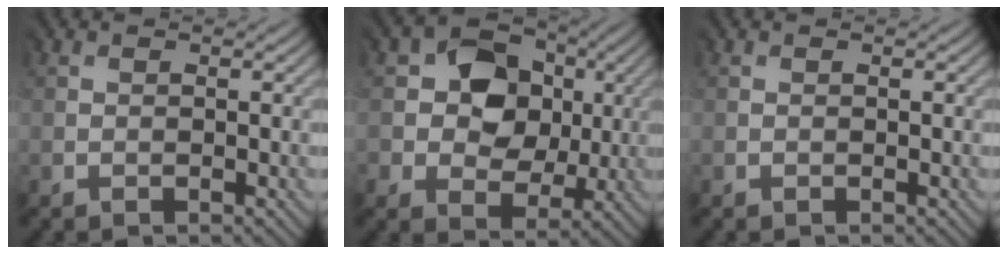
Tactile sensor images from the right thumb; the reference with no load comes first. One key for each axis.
{"total": 8.5, "fx": 1.6, "fy": 7.1, "fz": 4.5, "tx": -0.079, "ty": 0.002, "tz": 0.017}
{"total": 0.0}